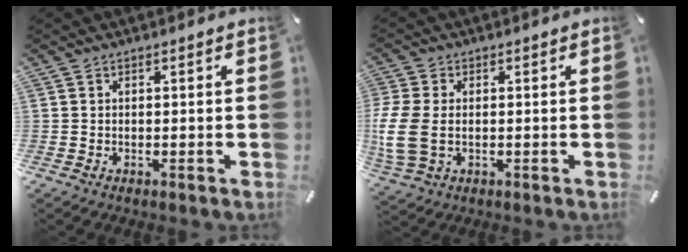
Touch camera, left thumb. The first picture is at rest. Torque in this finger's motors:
{"motor_torque": [1.58, 1.65, 0.67, 0.46, 0.52]}